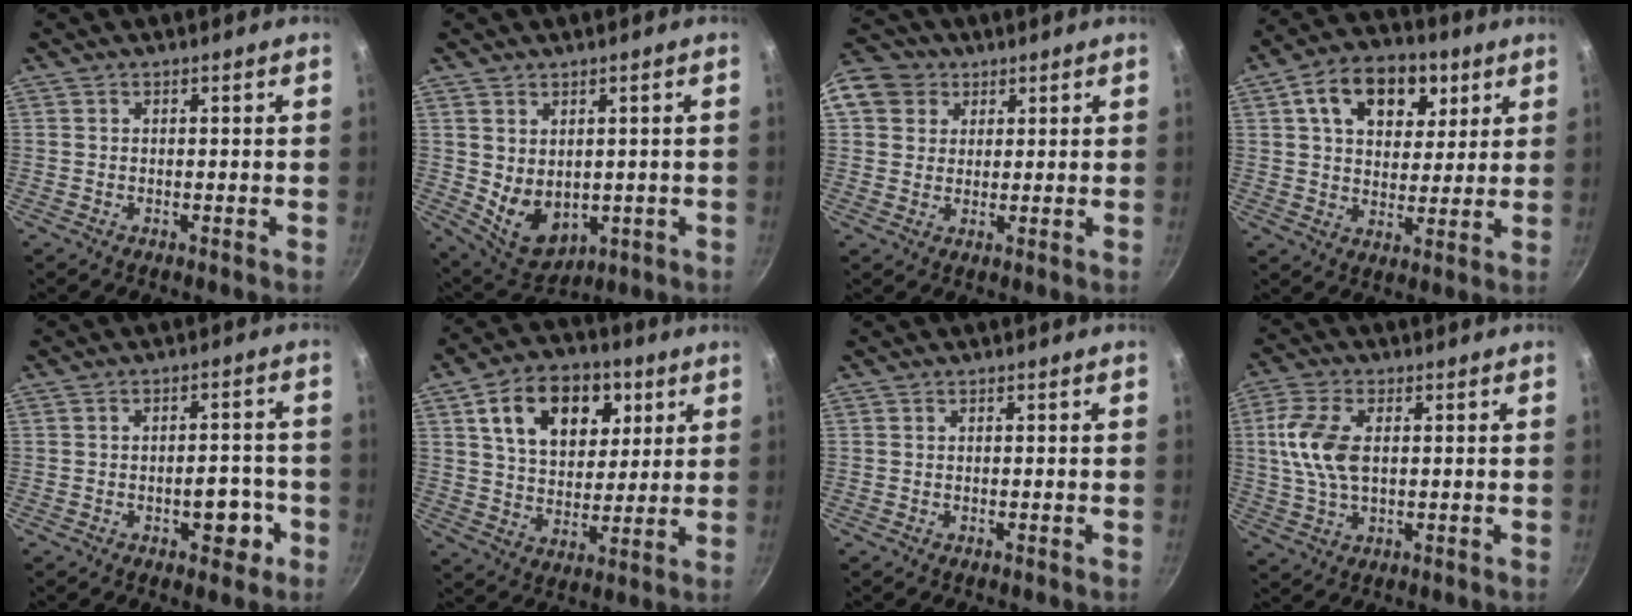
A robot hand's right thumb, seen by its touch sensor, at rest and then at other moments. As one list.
[{"total": 8.5, "force": [0.4, 6.2, 5.8], "torque": [-0.074, -0.020, 0.035]}, {"total": 11.2, "force": [4.2, 9.5, 4.2], "torque": [-0.077, 0.020, 0.068]}, {"total": 15.0, "force": [6.1, 10.2, 9.1], "torque": [-0.111, -0.006, 0.090]}, {"total": 6.2, "force": [-2.4, 3.5, 4.6], "torque": [-0.028, 0.020, -0.029]}, {"total": 17.1, "force": [6.6, 11.5, 10.8], "torque": [-0.136, -0.012, 0.103]}, {"total": 0.0}, {"total": 10.0, "force": [1.4, 5.7, 8.1], "torque": [-0.164, 0.006, 0.024]}]